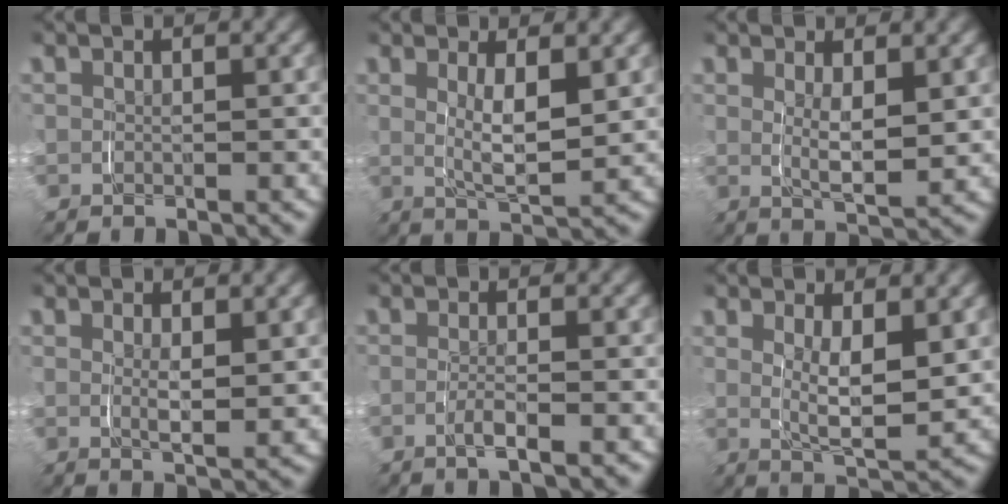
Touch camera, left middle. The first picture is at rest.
{"total": 3.8, "force": [0.5, 1.0, 3.6], "torque": [-0.063, -0.014, 0.013]}
{"total": 3.0, "force": [0.8, 0.7, 2.8], "torque": [-0.052, -0.016, 0.018]}
{"total": 2.0, "force": [0.7, 0.2, 1.8], "torque": [-0.036, -0.013, 0.016]}
{"total": 1.6, "force": [-1.0, -0.2, 1.3], "torque": [-0.030, -0.008, -0.015]}
{"total": 4.4, "force": [0.9, 1.3, 4.1], "torque": [-0.070, -0.019, 0.018]}